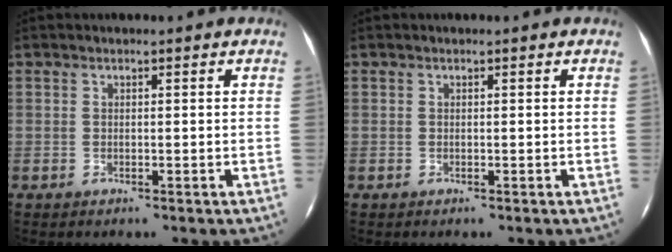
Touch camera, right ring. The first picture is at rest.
{"total": 0.0}